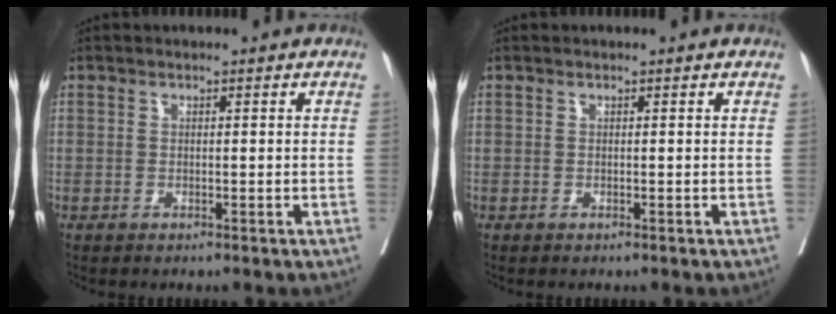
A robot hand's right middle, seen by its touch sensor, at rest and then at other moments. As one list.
[{"total": 0.0}]